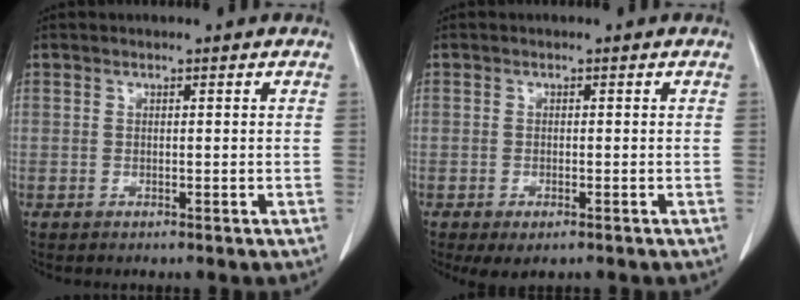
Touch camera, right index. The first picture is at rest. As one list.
[{"total": 2.9, "force": [-1.8, 1.0, 2.0], "torque": [-0.031, -0.006, -0.021]}]